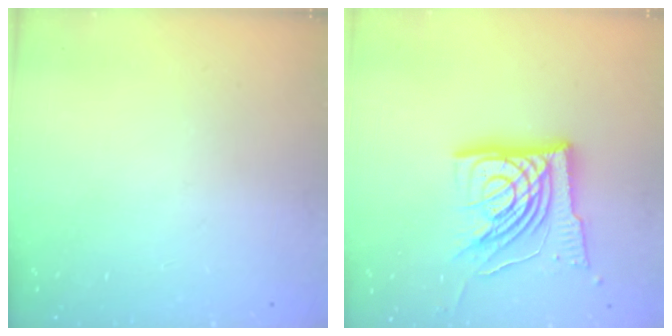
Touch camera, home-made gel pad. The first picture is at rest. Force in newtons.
{"total": 18.0, "press": 17.9, "slide": 1.8}